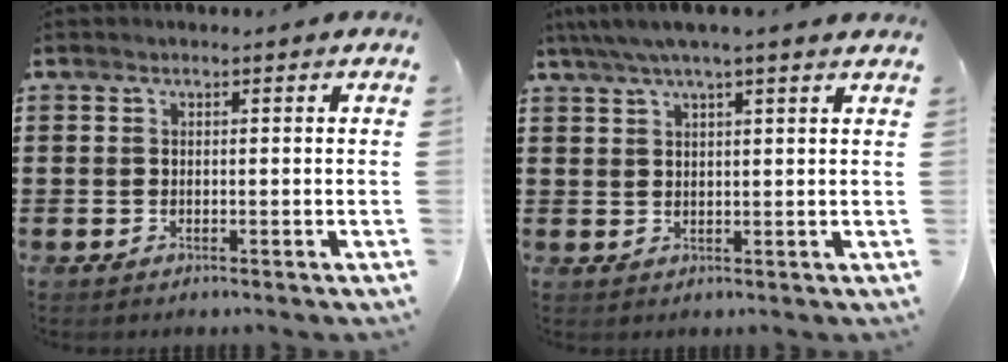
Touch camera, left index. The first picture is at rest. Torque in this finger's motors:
{"motor_torque": [1.31, -0.83, 0.04, -0.11]}